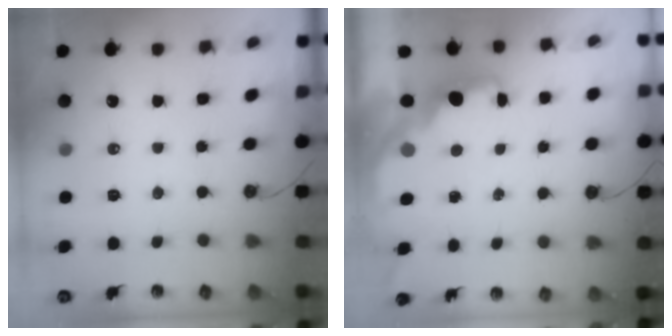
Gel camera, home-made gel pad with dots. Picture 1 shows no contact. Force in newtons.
{"total": 2.1, "press": 1.9, "slide": 0.8}